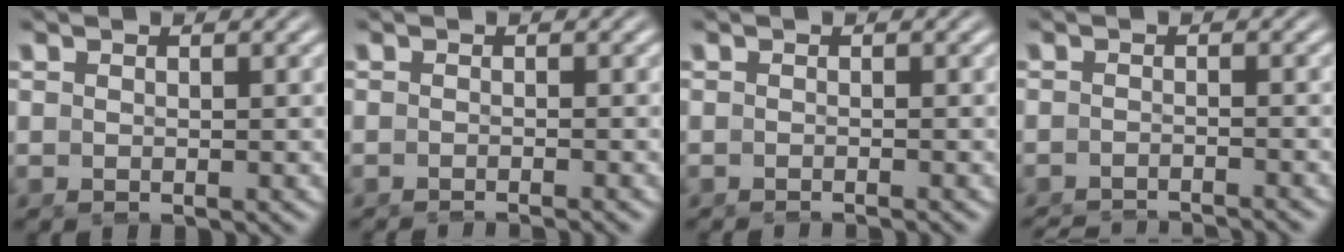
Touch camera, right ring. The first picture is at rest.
{"total": 2.4, "force": [-2.3, -0.2, 0.5], "torque": [-0.002, -0.008, -0.033]}
{"total": 1.7, "force": [-1.7, -0.3, 0.3], "torque": [-0.001, -0.006, -0.023]}
{"total": 4.4, "force": [-4.4, 0.1, 0.2], "torque": [0.001, -0.018, -0.065]}